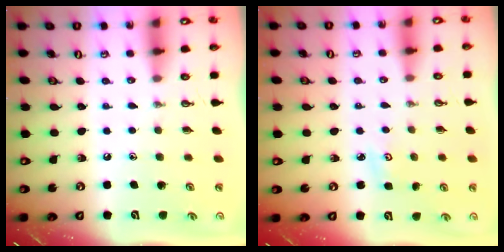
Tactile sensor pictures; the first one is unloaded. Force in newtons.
{"total": 2.5, "press": 2.4, "slide": 0.4}